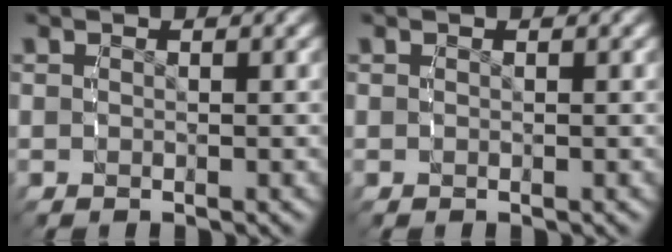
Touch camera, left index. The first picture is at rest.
{"total": 0.0}